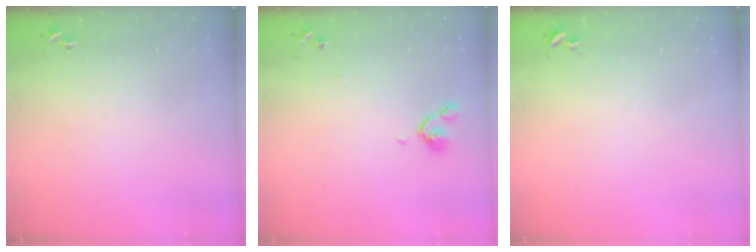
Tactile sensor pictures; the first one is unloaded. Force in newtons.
{"total": 5.0, "press": 4.9, "slide": 0.8}
{"total": 0.0}